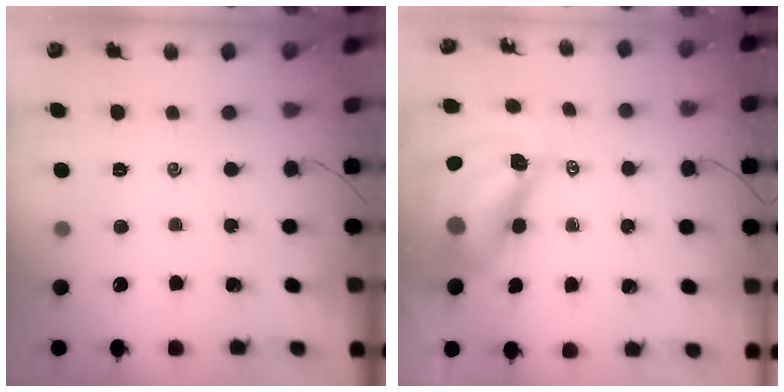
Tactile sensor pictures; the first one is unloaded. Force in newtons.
{"total": 12.9, "press": 12.3, "slide": 4.0}